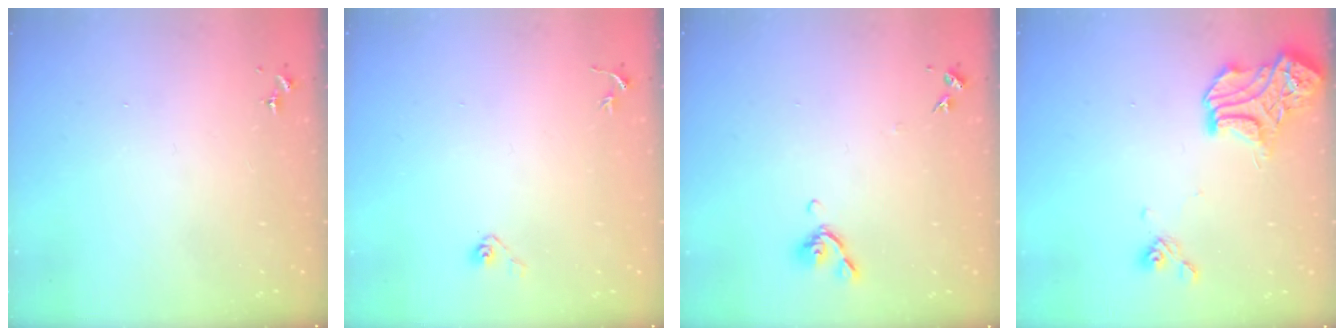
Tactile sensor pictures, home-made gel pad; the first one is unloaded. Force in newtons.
{"total": 3.6, "press": 3.3, "slide": 1.5}
{"total": 6.9, "press": 6.7, "slide": 1.5}
{"total": 15.6, "press": 15.5, "slide": 0.7}